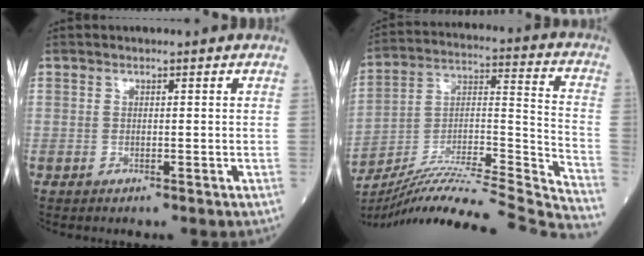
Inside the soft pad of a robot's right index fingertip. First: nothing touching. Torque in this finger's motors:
{"motor_torque": [-1.06, -1.08, -0.63, -0.21]}